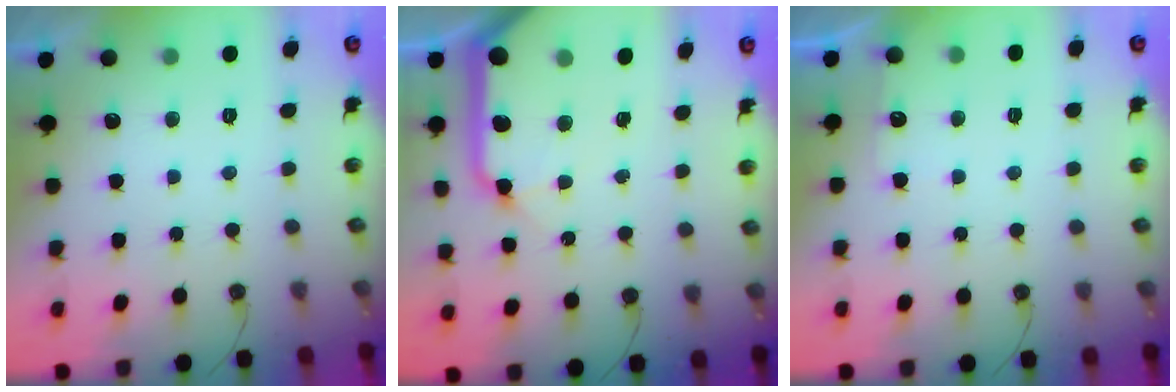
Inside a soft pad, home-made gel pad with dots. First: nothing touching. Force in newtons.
{"total": 19.4, "press": 19.2, "slide": 2.3}
{"total": 4.0, "press": 4.0, "slide": 0.6}